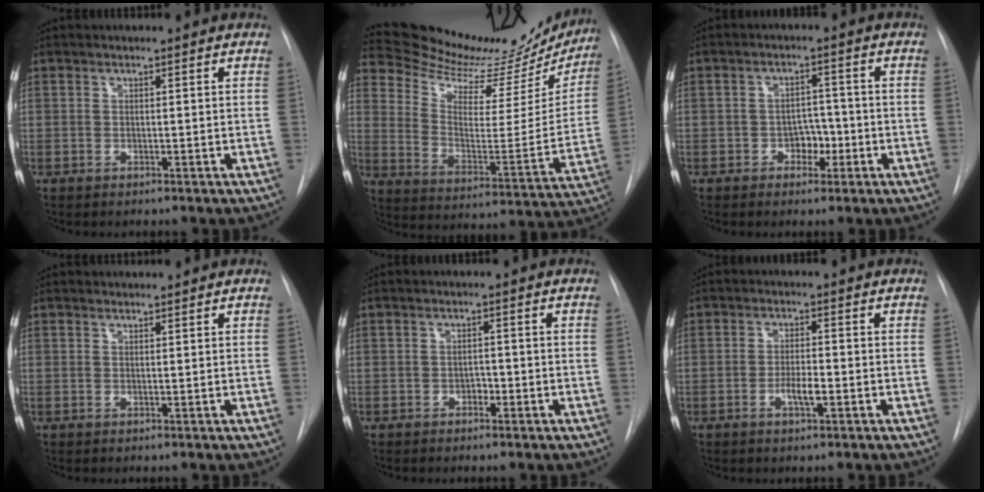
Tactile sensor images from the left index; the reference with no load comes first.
{"total": 23.4, "force": [22.0, 5.4, 5.8], "torque": [-0.084, -0.068, 0.294]}
{"total": 3.4, "force": [-1.4, 2.3, 2.0], "torque": [-0.020, 0.009, -0.021]}
{"total": 0.9, "force": [0.9, 0.0, -0.1], "torque": [-0.005, 0.009, 0.019]}
{"total": 1.1, "force": [-0.6, 0.7, 0.6], "torque": [-0.006, 0.004, -0.011]}
{"total": 2.9, "force": [-1.1, 0.6, 2.7], "torque": [-0.049, 0.002, -0.019]}